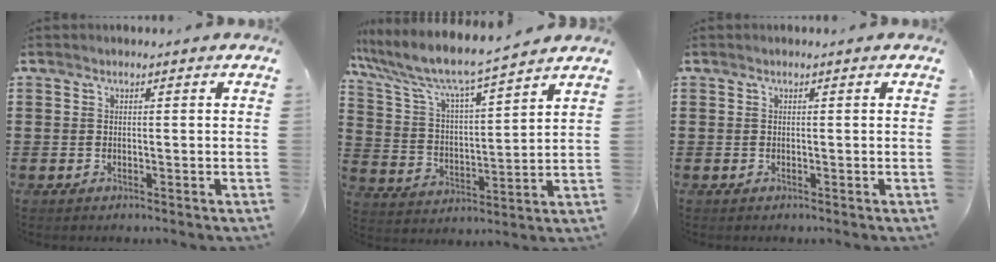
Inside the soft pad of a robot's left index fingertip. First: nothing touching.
{"total": 7.3, "force": [6.6, 0.6, 3.1], "torque": [-0.092, -0.043, 0.107]}
{"total": 0.0}